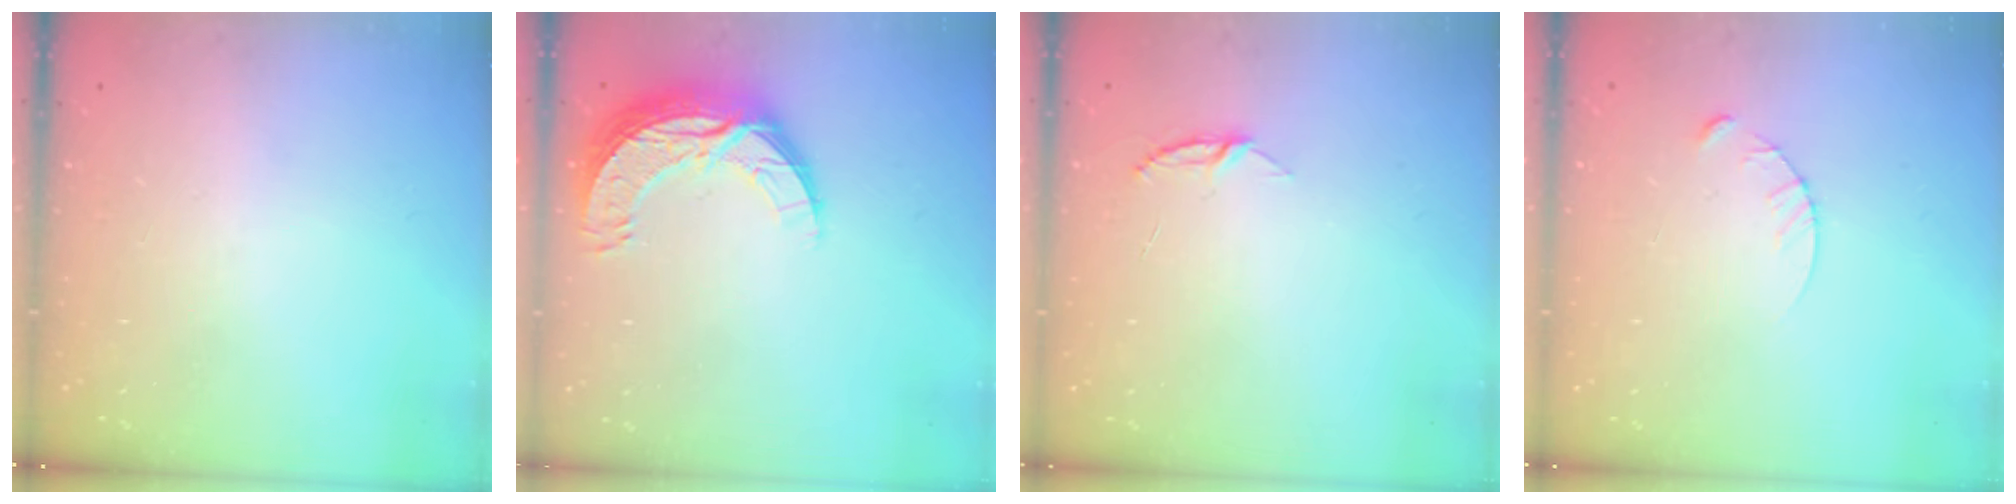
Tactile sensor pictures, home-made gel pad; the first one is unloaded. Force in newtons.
{"total": 10.7, "press": 10.7, "slide": 0.7}
{"total": 3.9, "press": 3.8, "slide": 0.4}
{"total": 3.4, "press": 3.4, "slide": 0.4}